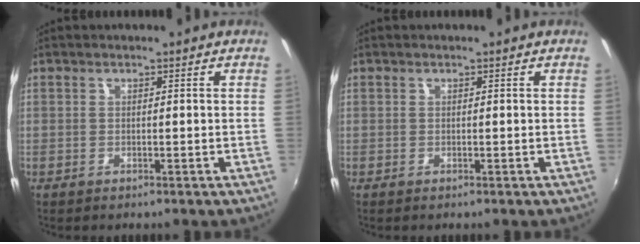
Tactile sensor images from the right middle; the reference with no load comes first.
{"total": 0.0}